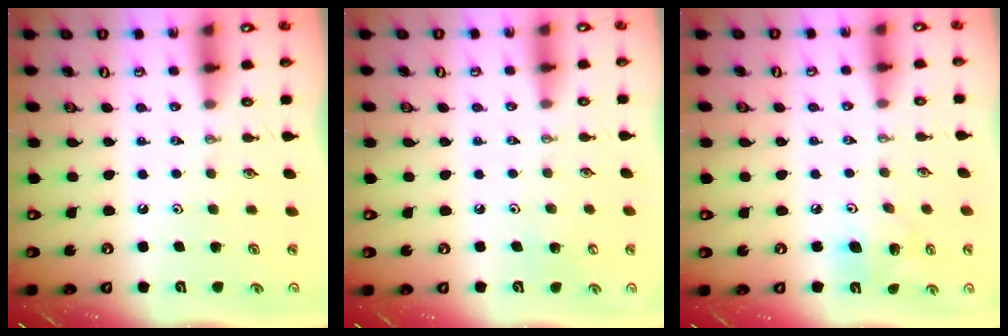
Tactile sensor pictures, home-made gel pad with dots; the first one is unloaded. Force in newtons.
{"total": 3.8, "press": 3.8, "slide": 0.4}
{"total": 9.0, "press": 8.8, "slide": 1.4}